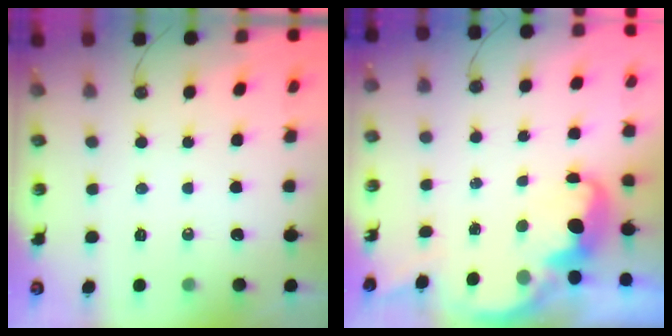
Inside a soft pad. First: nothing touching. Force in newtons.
{"total": 3.5, "press": 3.4, "slide": 0.6}